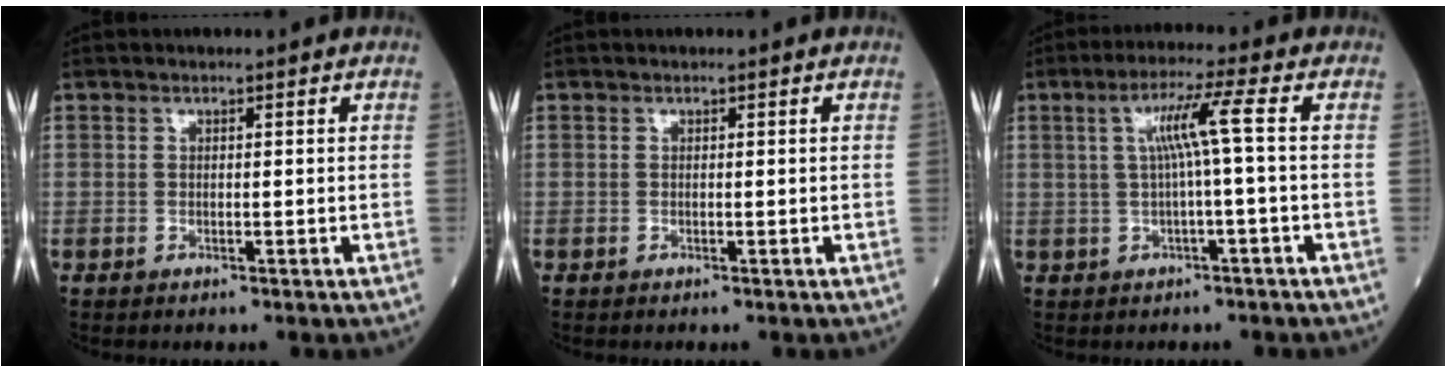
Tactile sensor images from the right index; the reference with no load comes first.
{"total": 0.0}
{"total": 5.8, "force": [0.5, -1.1, 5.7], "torque": [-0.105, 0.013, 0.015]}